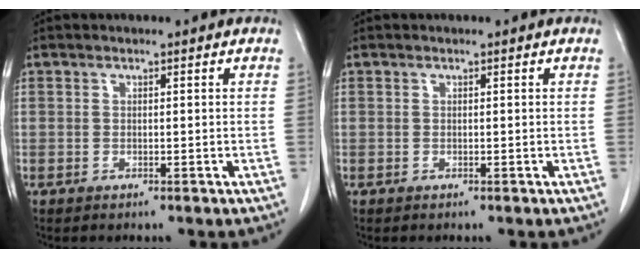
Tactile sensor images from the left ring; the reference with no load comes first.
{"total": 0.0}